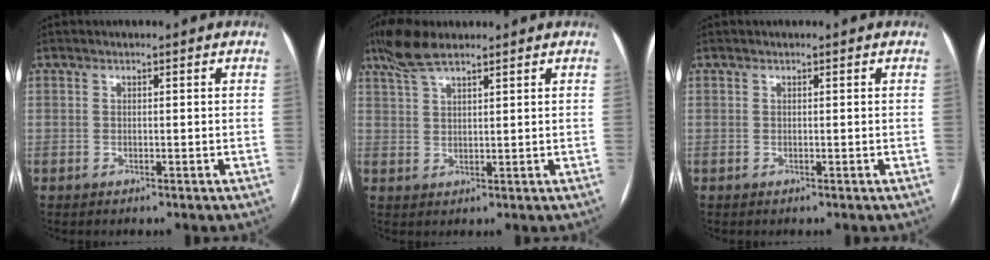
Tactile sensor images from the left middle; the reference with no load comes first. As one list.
[{"total": 5.8, "force": [4.6, 1.2, 3.4], "torque": [-0.078, 0.021, 0.090]}, {"total": 0.0}]